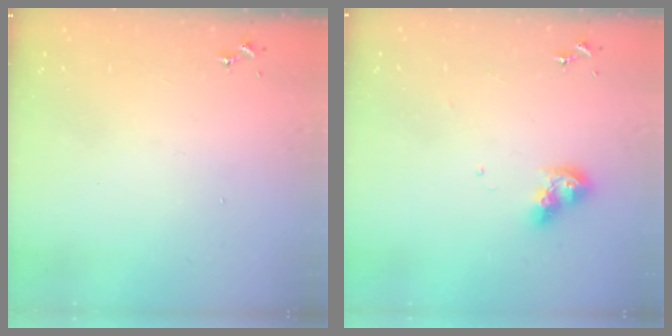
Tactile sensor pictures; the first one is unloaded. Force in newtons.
{"total": 9.4, "press": 9.4, "slide": 1.1}